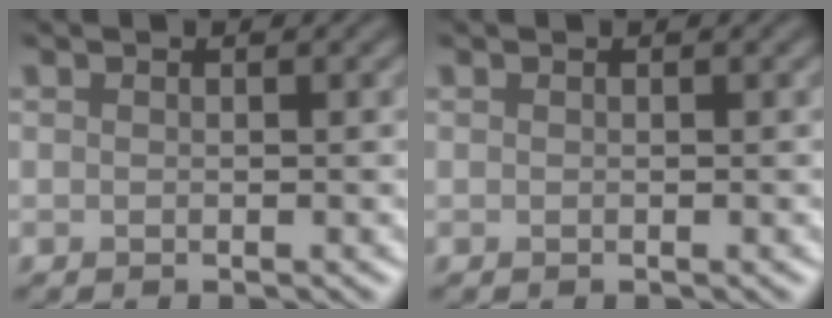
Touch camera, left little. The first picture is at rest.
{"total": 0.0}